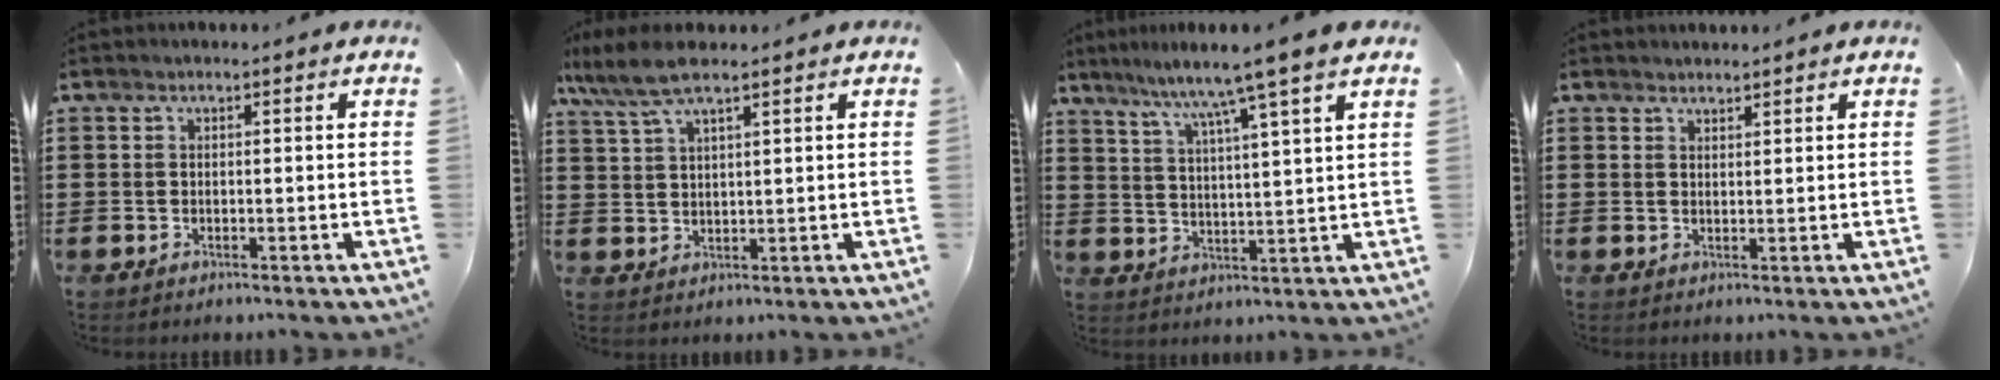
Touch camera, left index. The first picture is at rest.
{"total": 6.3, "force": [4.5, 1.3, 4.1], "torque": [-0.098, -0.007, 0.080]}
{"total": 7.4, "force": [5.8, -1.5, 4.2], "torque": [-0.102, -0.033, 0.093]}
{"total": 1.6, "force": [1.5, 0.2, 0.0], "torque": [-0.001, 0.000, 0.031]}